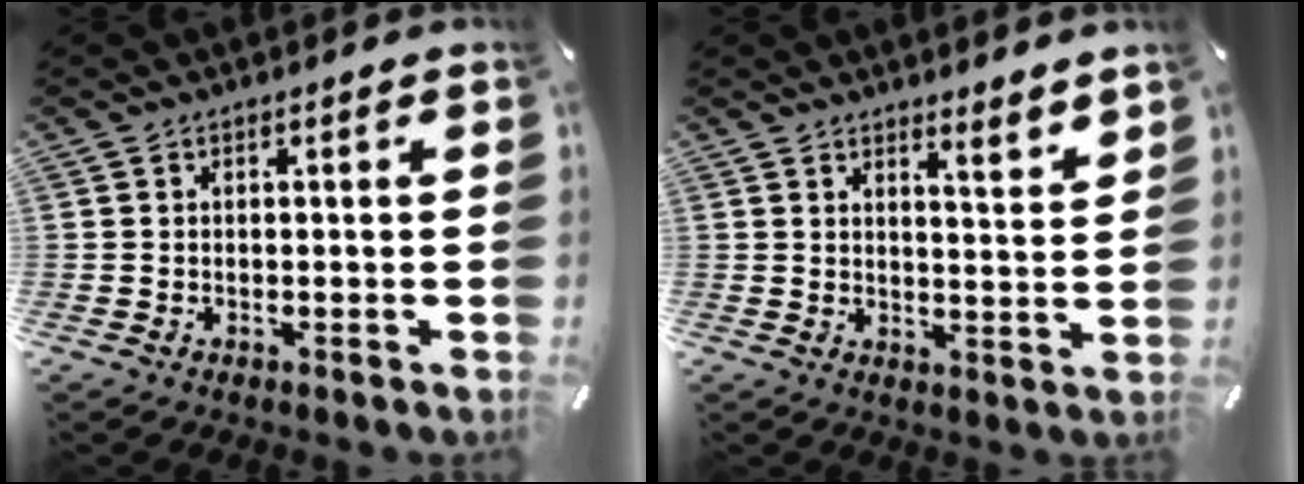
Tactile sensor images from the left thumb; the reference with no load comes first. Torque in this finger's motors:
{"motor_torque": [0.02, -0.66, 0.12, 0.08, 0.06]}